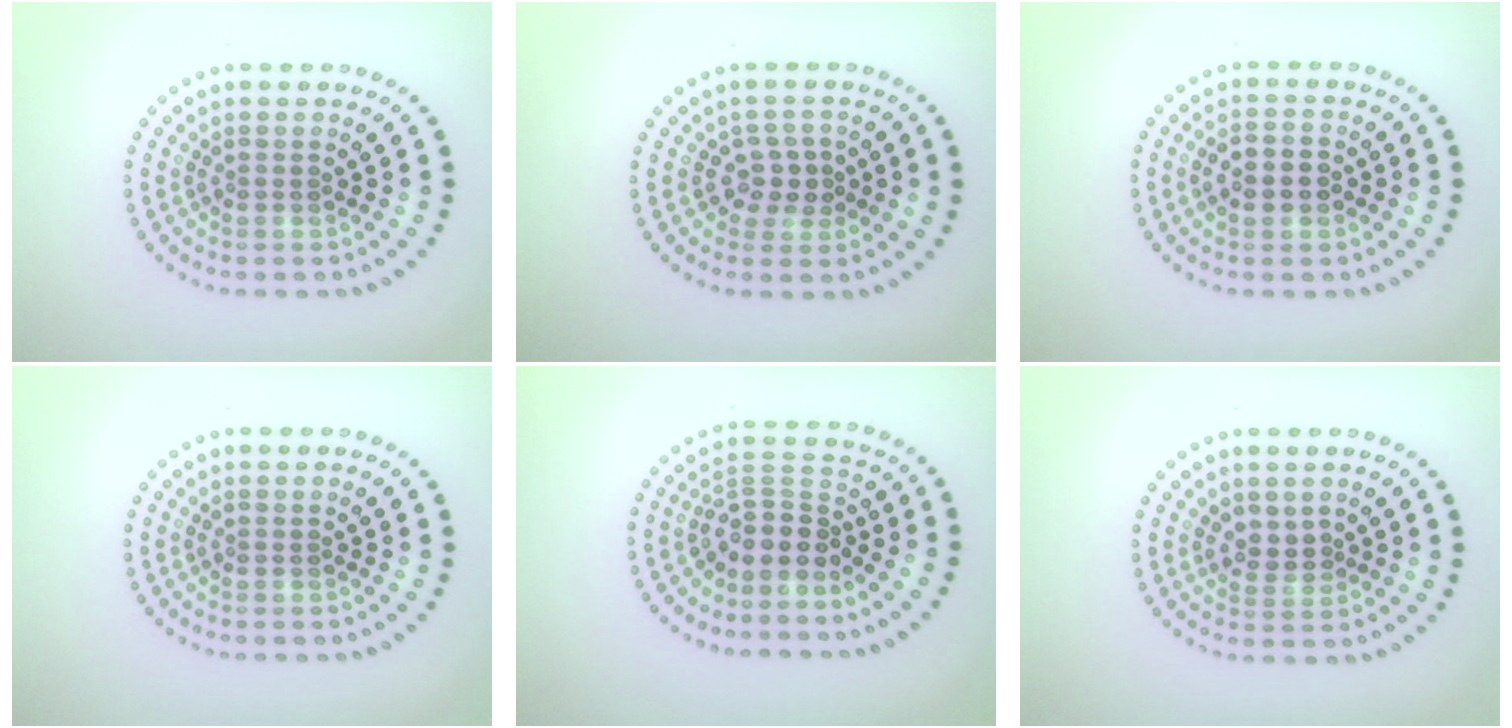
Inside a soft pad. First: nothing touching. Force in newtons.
{"total": 2.2, "press": 2.1, "slide": 0.8}
{"total": 3.4, "press": 3.4, "slide": 0.1}
{"total": 0.0}
{"total": 3.6, "press": 2.6, "slide": 2.4}
{"total": 1.8, "press": 1.6, "slide": 0.8}